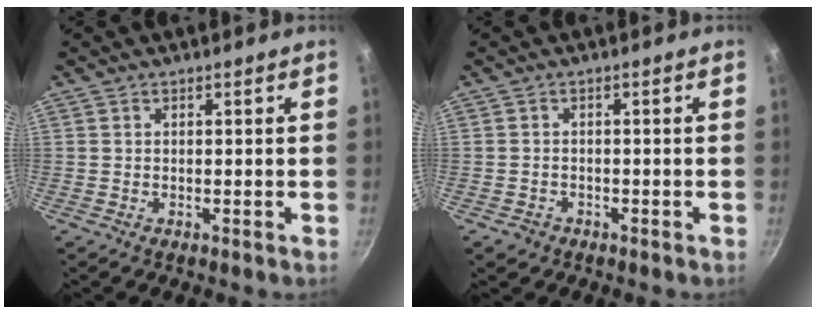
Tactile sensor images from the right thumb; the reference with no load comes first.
{"total": 2.0, "force": [-1.2, 1.5, 0.6], "torque": [-0.012, 0.014, -0.012]}